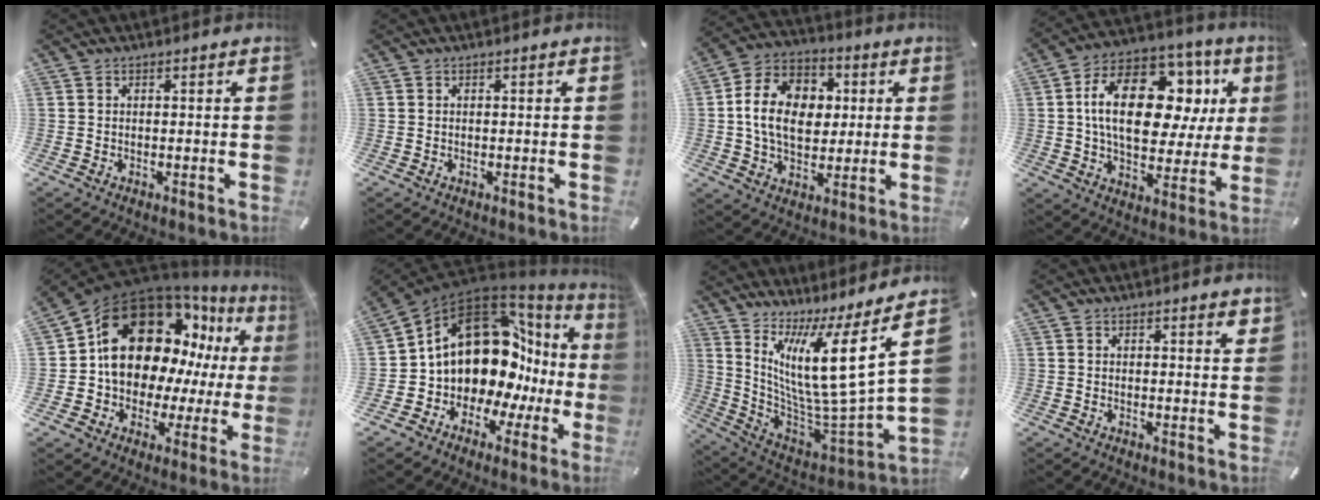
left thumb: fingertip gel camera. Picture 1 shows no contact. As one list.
[{"total": 0.0}, {"total": 14.1, "force": [1.0, 11.0, 8.8], "torque": [-0.178, 0.016, 0.018]}, {"total": 22.9, "force": [6.0, 13.7, 17.3], "torque": [-0.295, -0.013, 0.098]}, {"total": 18.7, "force": [7.1, 13.6, 10.7], "torque": [-0.182, -0.059, 0.127]}, {"total": 17.2, "force": [4.6, 12.5, 10.8], "torque": [-0.177, -0.063, 0.088]}, {"total": 19.6, "force": [8.0, 3.4, 17.6], "torque": [-0.327, -0.086, 0.120]}, {"total": 1.3, "force": [1.1, 0.4, 0.7], "torque": [-0.007, -0.005, 0.018]}]